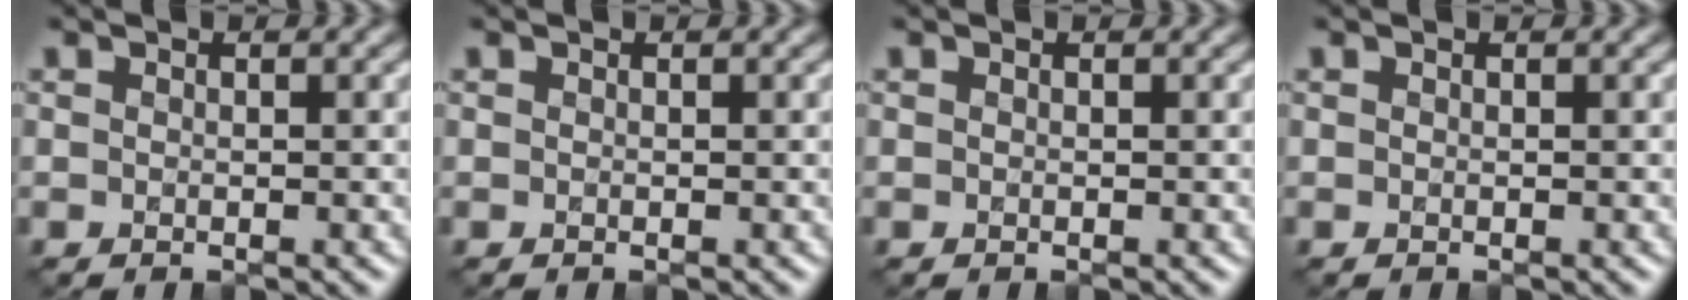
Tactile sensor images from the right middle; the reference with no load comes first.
{"total": 0.0}
{"total": 0.0}
{"total": 0.0}